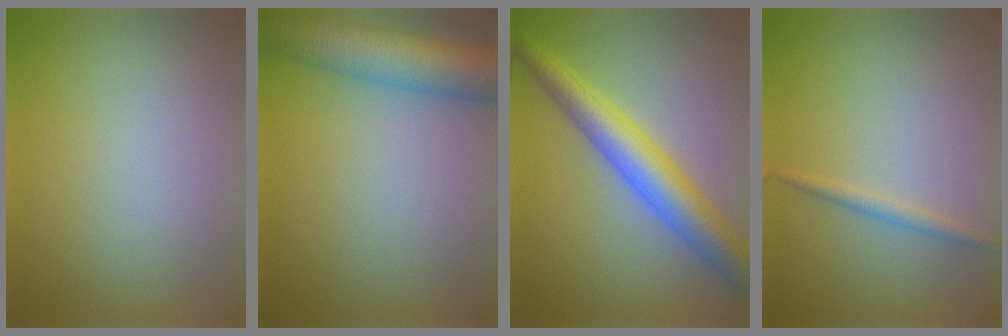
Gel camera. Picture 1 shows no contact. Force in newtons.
{"total": 8.5, "press": 8.5, "slide": 0.4}
{"total": 6.6, "press": 6.6, "slide": 0.1}
{"total": 1.2, "press": 1.2, "slide": 0.1}